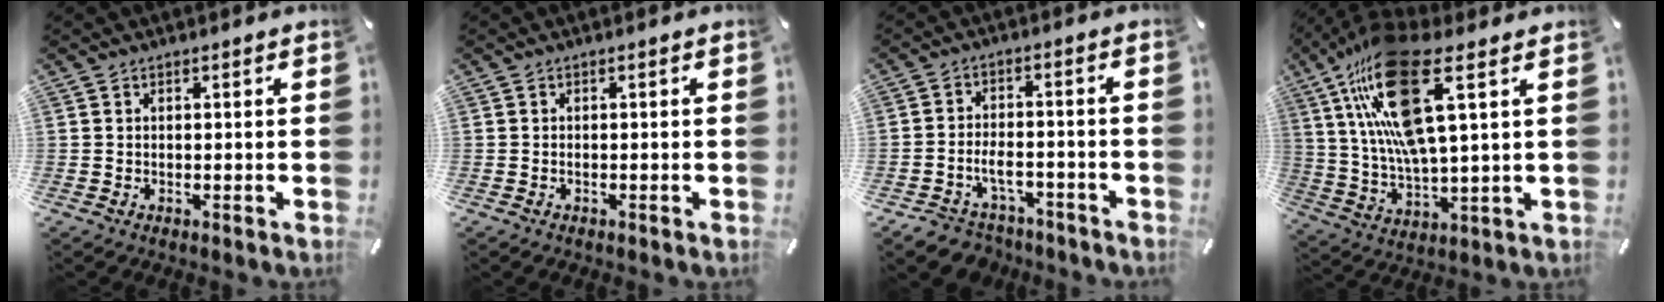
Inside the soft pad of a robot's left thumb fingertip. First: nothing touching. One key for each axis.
{"total": 0.7, "fx": -0.4, "fy": 0.3, "fz": 0.4, "tx": -0.009, "ty": 0.000, "tz": -0.009}
{"total": 6.3, "fx": -3.1, "fy": 4.3, "fz": 3.3, "tx": -0.072, "ty": 0.013, "tz": -0.056}
{"total": 20.0, "fx": 9.4, "fy": 6.0, "fz": 16.6, "tx": -0.354, "ty": -0.032, "tz": 0.152}